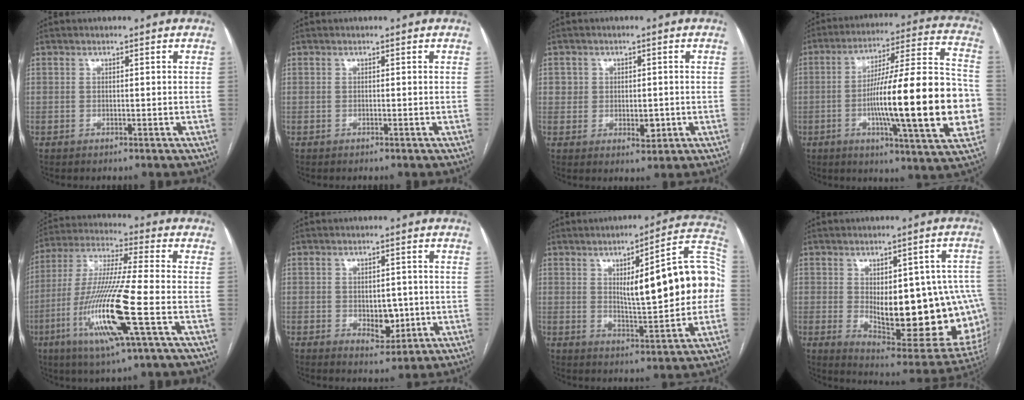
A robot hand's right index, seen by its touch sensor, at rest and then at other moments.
{"total": 0.0}
{"total": 3.9, "force": [-0.2, 3.1, 2.3], "torque": [-0.022, 0.003, 0.004]}
{"total": 24.5, "force": [-4.3, 2.2, 24.0], "torque": [-0.328, 0.011, -0.066]}
{"total": 17.3, "force": [-5.6, 0.2, 16.4], "torque": [-0.341, -0.020, -0.106]}
{"total": 5.0, "force": [-0.8, 3.0, 3.9], "torque": [-0.051, 0.000, 0.001]}
{"total": 17.4, "force": [1.4, 3.3, 17.0], "torque": [-0.225, 0.034, 0.024]}
{"total": 22.9, "force": [-1.7, 8.6, 21.2], "torque": [-0.212, 0.011, 0.008]}